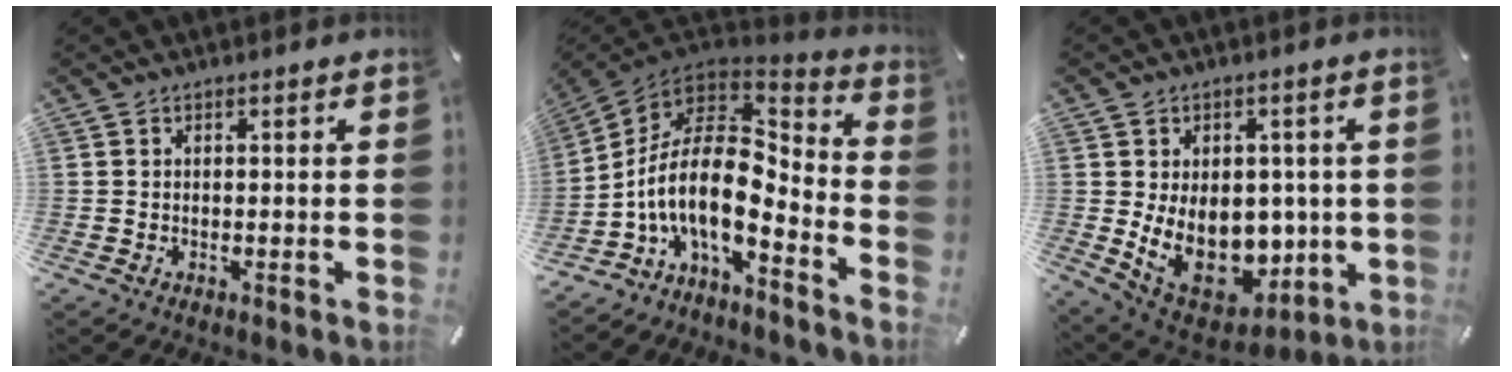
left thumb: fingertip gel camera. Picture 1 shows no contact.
{"total": 15.6, "force": [-3.6, 8.0, 12.9], "torque": [-0.280, -0.017, -0.069]}
{"total": 17.2, "force": [-1.2, 12.8, 11.5], "torque": [-0.181, -0.024, -0.001]}